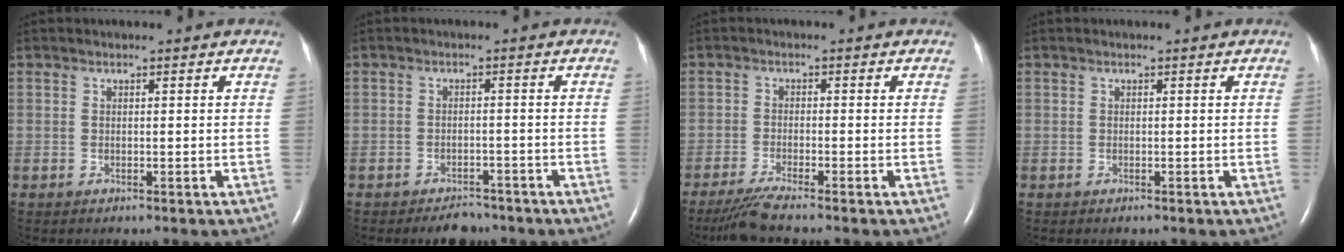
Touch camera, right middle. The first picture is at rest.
{"total": 3.7, "force": [-3.2, 1.5, 1.1], "torque": [-0.018, 0.001, -0.044]}
{"total": 4.1, "force": [-3.5, -0.7, 2.0], "torque": [-0.046, -0.017, -0.071]}
{"total": 0.0}